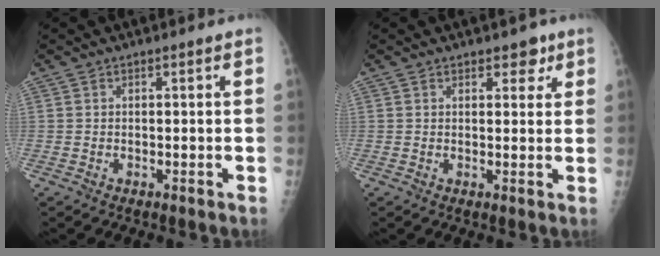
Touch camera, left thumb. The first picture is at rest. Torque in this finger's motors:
{"motor_torque": [0.06, 0.09, -0.18, 0.00, 0.00]}